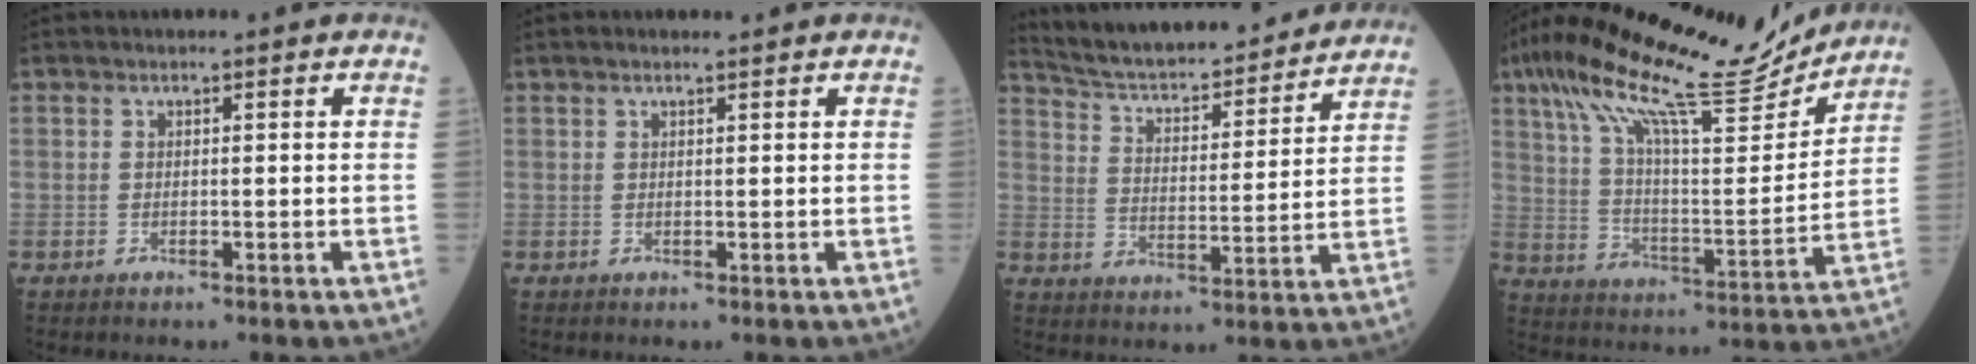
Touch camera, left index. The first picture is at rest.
{"total": 1.7, "force": [1.4, 0.0, 1.0], "torque": [-0.016, 0.014, 0.022]}
{"total": 20.4, "force": [18.8, 3.2, 7.3], "torque": [-0.116, 0.009, 0.274]}
{"total": 20.7, "force": [17.2, 2.6, 11.2], "torque": [-0.207, 0.018, 0.279]}